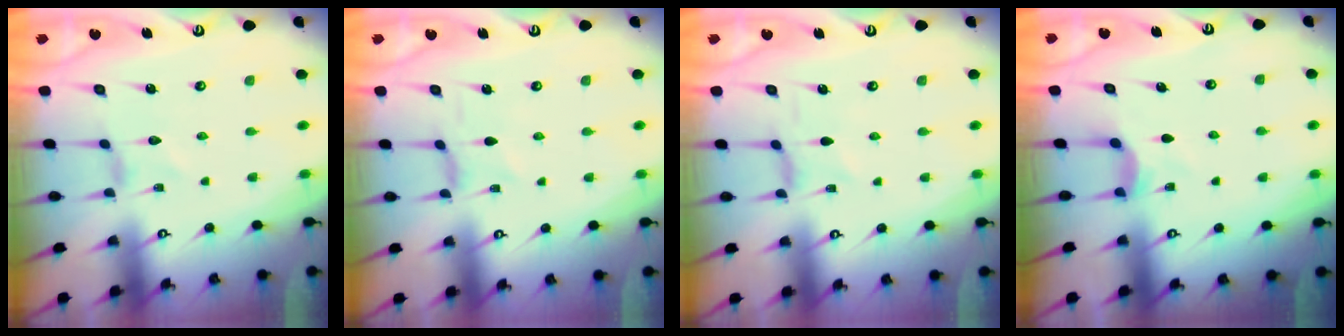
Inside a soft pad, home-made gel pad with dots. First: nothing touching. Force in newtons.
{"total": 0.0}
{"total": 0.0}
{"total": 4.2, "press": 4.1, "slide": 0.6}